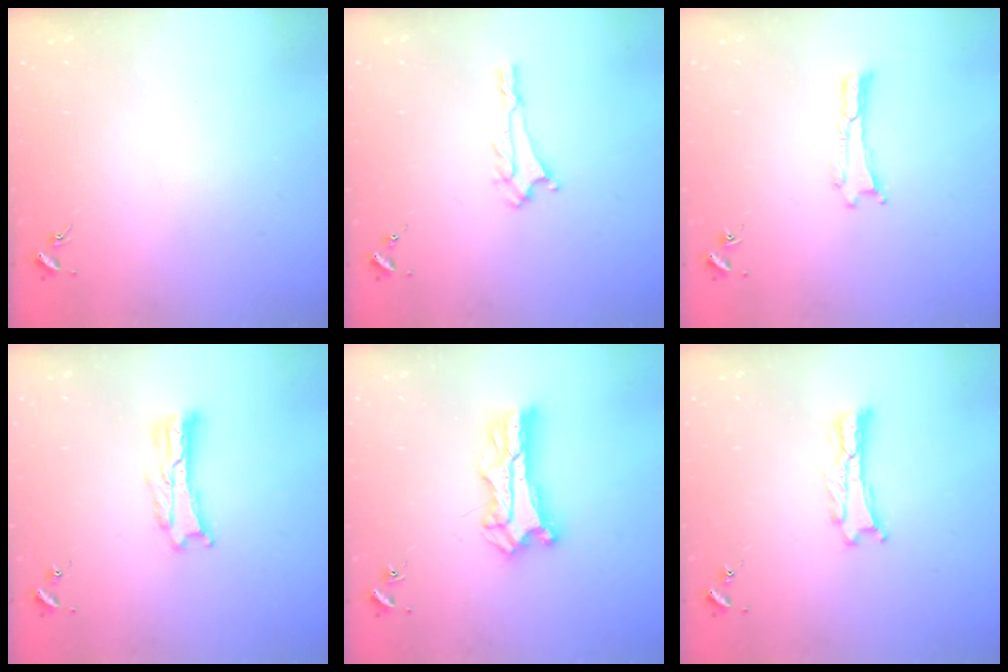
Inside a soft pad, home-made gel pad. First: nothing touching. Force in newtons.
{"total": 1.9, "press": 1.9, "slide": 0.4}
{"total": 0.0}
{"total": 1.6, "press": 1.6, "slide": 0.3}
{"total": 7.4, "press": 7.4, "slide": 0.7}
{"total": 0.6, "press": 0.5, "slide": 0.2}